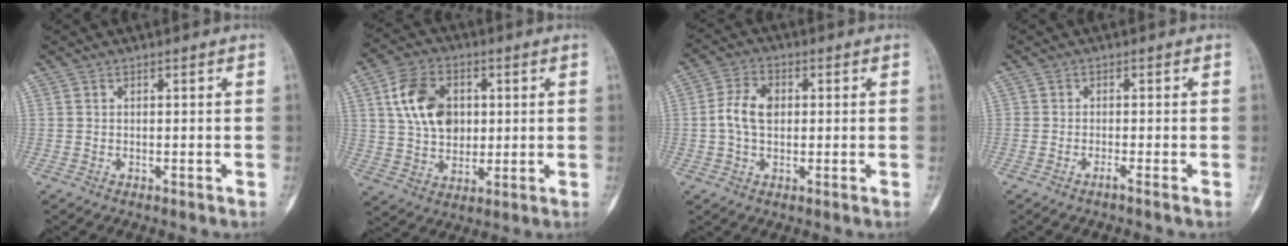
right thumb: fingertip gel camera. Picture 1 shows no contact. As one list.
[{"total": 12.4, "force": [3.0, 8.7, 8.2], "torque": [-0.123, -0.004, 0.055]}, {"total": 6.5, "force": [0.3, 4.4, 4.8], "torque": [-0.095, 0.015, 0.004]}, {"total": 1.0, "force": [-0.7, -0.3, 0.6], "torque": [-0.015, -0.001, -0.017]}]